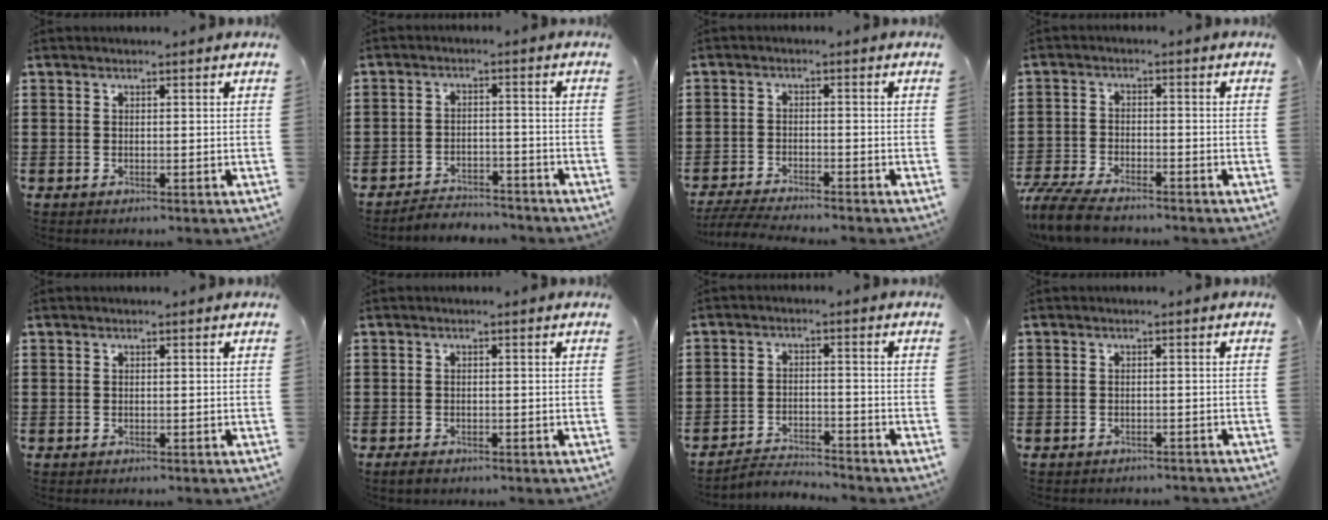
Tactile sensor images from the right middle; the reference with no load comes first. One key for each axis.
{"total": 3.6, "fx": -3.6, "fy": 0.5, "fz": -0.2, "tx": -0.006, "ty": -0.001, "tz": -0.078}
{"total": 3.7, "fx": -3.5, "fy": 0.0, "fz": 1.1, "tx": -0.033, "ty": -0.010, "tz": -0.074}
{"total": 5.9, "fx": -5.3, "fy": 1.0, "fz": 2.4, "tx": -0.070, "ty": -0.007, "tz": -0.109}
{"total": 0.0}
{"total": 1.3, "fx": -1.1, "fy": 0.5, "fz": 0.5, "tx": -0.013, "ty": -0.001, "tz": -0.023}
{"total": 3.1, "fx": -3.1, "fy": 0.3, "fz": 0.1, "tx": -0.012, "ty": 0.001, "tz": -0.068}
{"total": 1.3, "fx": -1.3, "fy": 0.2, "fz": -0.2, "tx": 0.000, "ty": 0.002, "tz": -0.029}